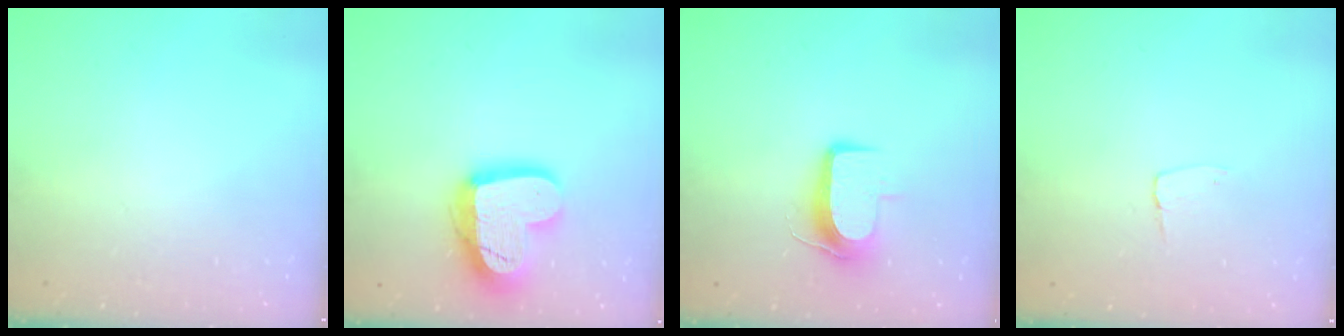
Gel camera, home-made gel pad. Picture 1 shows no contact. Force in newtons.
{"total": 18.3, "press": 18.2, "slide": 1.6}
{"total": 8.8, "press": 8.7, "slide": 1.0}
{"total": 3.0, "press": 3.0, "slide": 0.3}